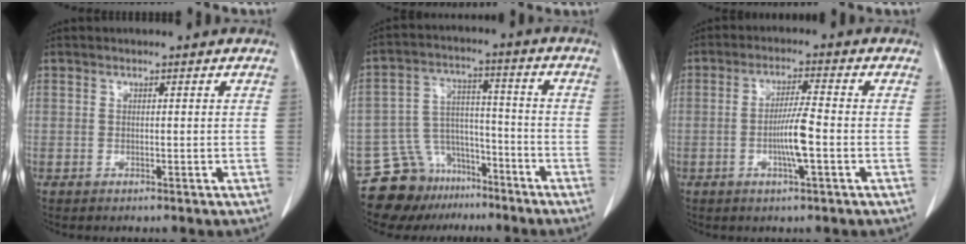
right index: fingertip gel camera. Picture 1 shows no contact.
{"total": 10.8, "force": [-8.6, 6.4, 1.3], "torque": [-0.021, 0.053, -0.139]}
{"total": 5.7, "force": [-1.4, 0.0, 5.6], "torque": [-0.108, -0.004, -0.026]}